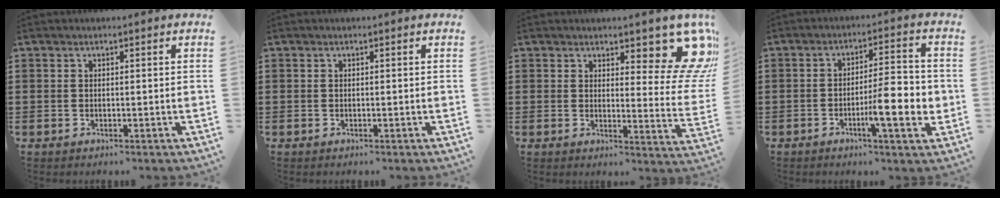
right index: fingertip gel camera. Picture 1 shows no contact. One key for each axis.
{"total": 0.0}
{"total": 11.0, "fx": 7.5, "fy": 3.7, "fz": 7.2, "tx": -0.100, "ty": -0.042, "tz": 0.131}
{"total": 9.5, "fx": -2.4, "fy": 1.8, "fz": 9.0, "tx": -0.129, "ty": -0.005, "tz": -0.041}